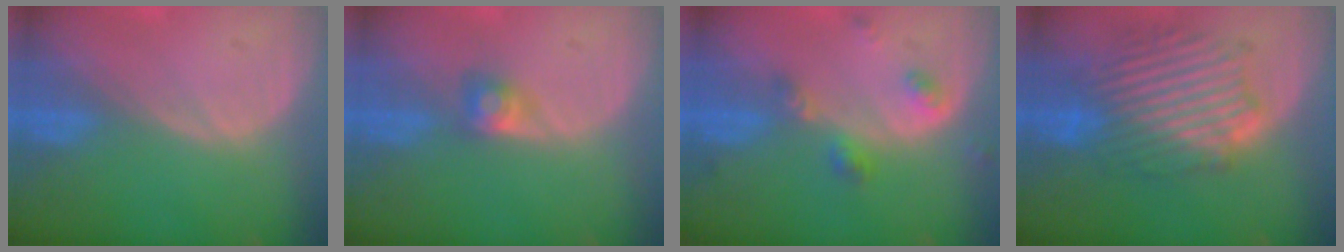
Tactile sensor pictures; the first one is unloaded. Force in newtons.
{"total": 2.7, "press": 2.5, "slide": 1.0}
{"total": 4.7, "press": 4.2, "slide": 2.1}
{"total": 9.8, "press": 9.8, "slide": 0.3}